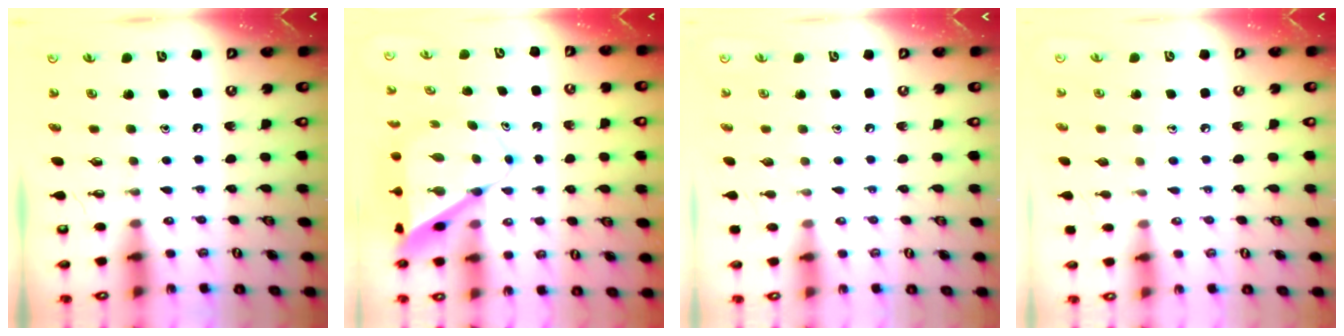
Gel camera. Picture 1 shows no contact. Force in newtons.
{"total": 9.0, "press": 8.9, "slide": 0.5}
{"total": 0.0}
{"total": 4.9, "press": 4.9, "slide": 0.6}